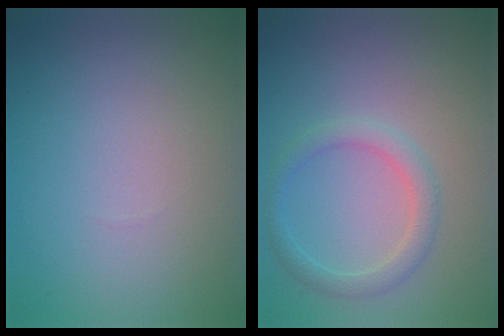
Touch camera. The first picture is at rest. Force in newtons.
{"total": 2.2, "press": 2.2, "slide": 0.1}